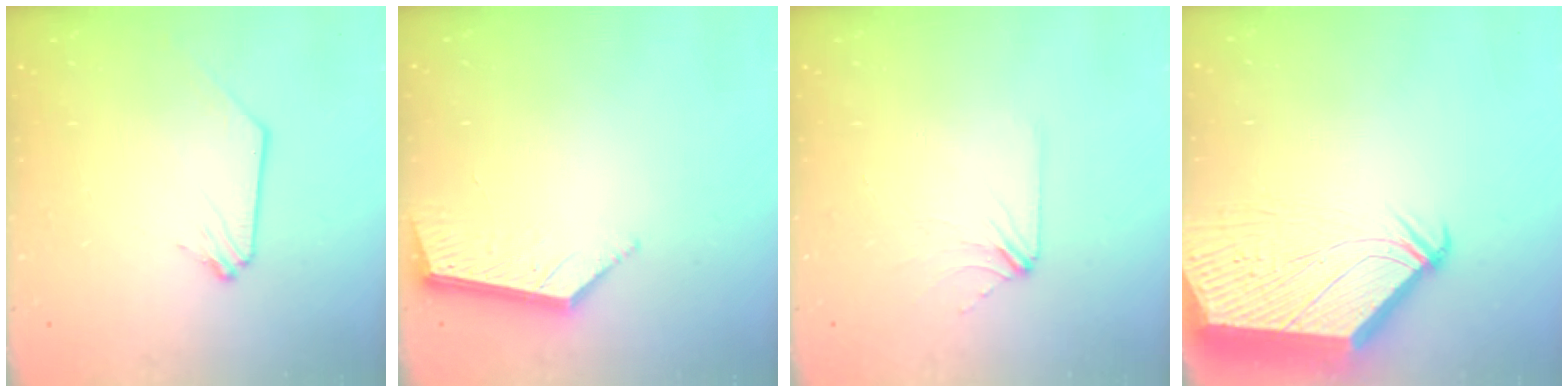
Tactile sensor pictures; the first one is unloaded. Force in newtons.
{"total": 5.9, "press": 5.9, "slide": 0.7}
{"total": 2.8, "press": 2.8, "slide": 0.4}
{"total": 8.2, "press": 8.1, "slide": 1.0}